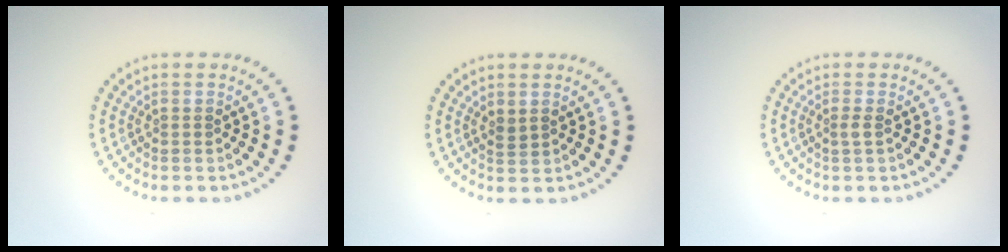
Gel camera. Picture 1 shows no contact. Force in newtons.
{"total": 0.8, "press": 0.7, "slide": 0.4}
{"total": 0.8, "press": 0.5, "slide": 0.6}